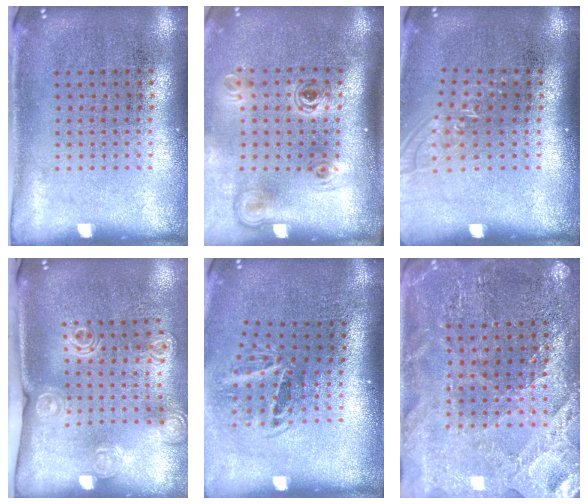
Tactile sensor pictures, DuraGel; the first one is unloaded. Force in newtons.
{"total": 2.2, "press": 1.5, "slide": 1.6}
{"total": 1.1, "press": 0.9, "slide": 0.6}
{"total": 1.5, "press": 1.4, "slide": 0.6}
{"total": 2.0, "press": 1.3, "slide": 1.5}
{"total": 2.4, "press": 2.3, "slide": 0.2}